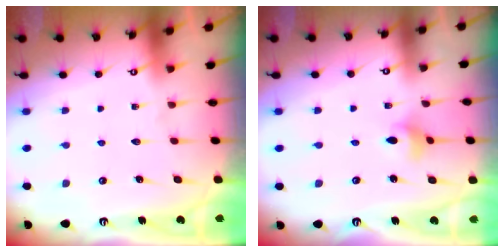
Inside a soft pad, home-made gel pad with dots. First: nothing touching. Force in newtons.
{"total": 2.8, "press": 2.8, "slide": 0.3}